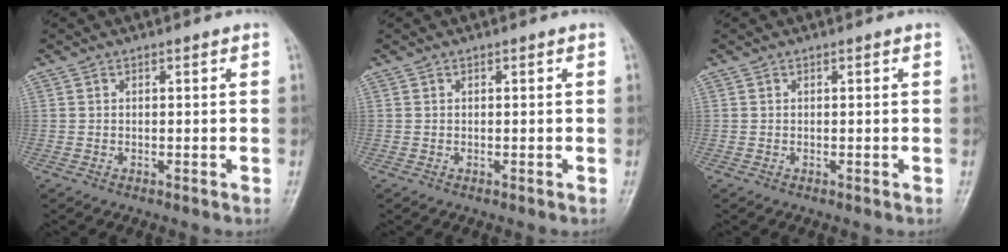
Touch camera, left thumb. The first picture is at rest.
{"total": 0.0}
{"total": 0.0}